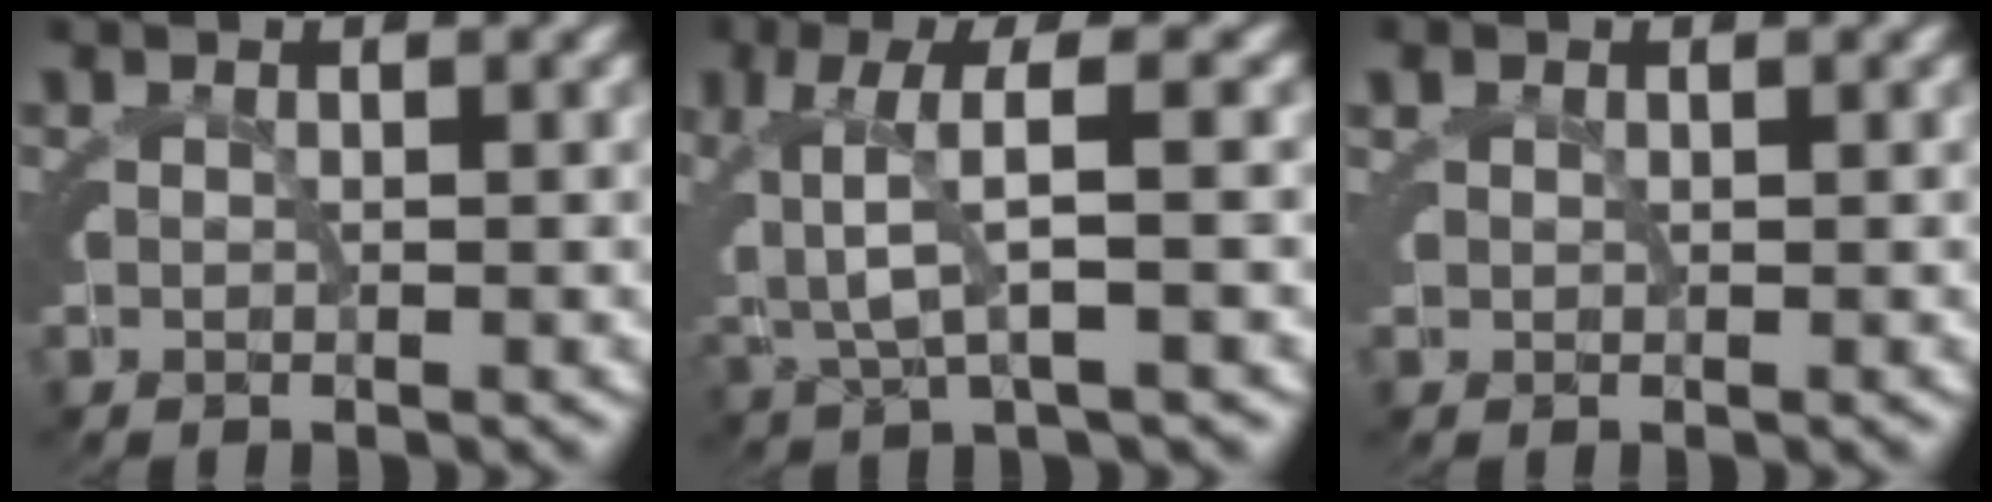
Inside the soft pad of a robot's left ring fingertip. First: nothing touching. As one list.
[{"total": 4.1, "force": [0.8, 1.8, 3.5], "torque": [-0.076, 0.007, 0.008]}, {"total": 1.1, "force": [0.3, 1.0, 0.2], "torque": [-0.004, -0.004, 0.008]}]